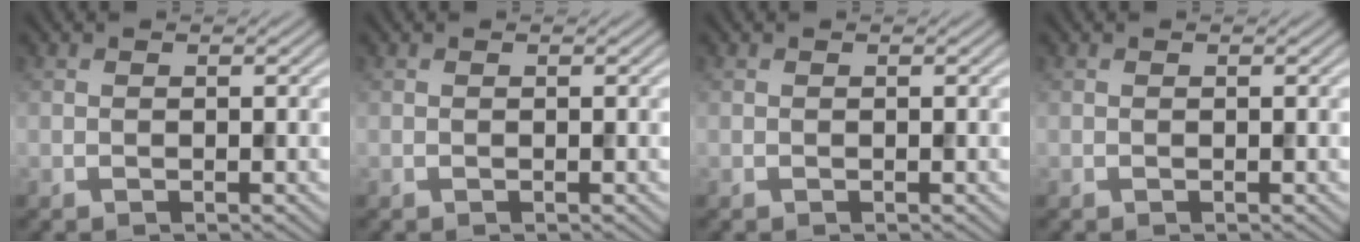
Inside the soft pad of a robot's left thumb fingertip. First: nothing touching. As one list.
[{"total": 0.0}, {"total": 0.0}, {"total": 0.0}]